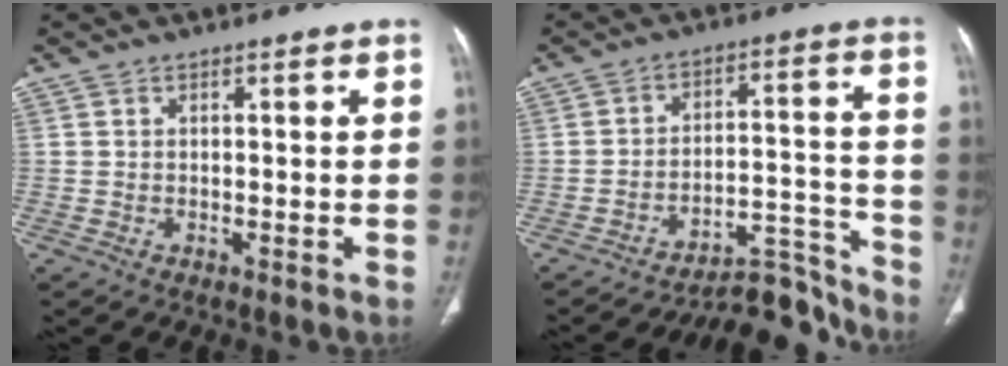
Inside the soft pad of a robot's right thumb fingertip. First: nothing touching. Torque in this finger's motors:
{"motor_torque": [2.61, -0.39, 0.17, -1.68, -0.03]}